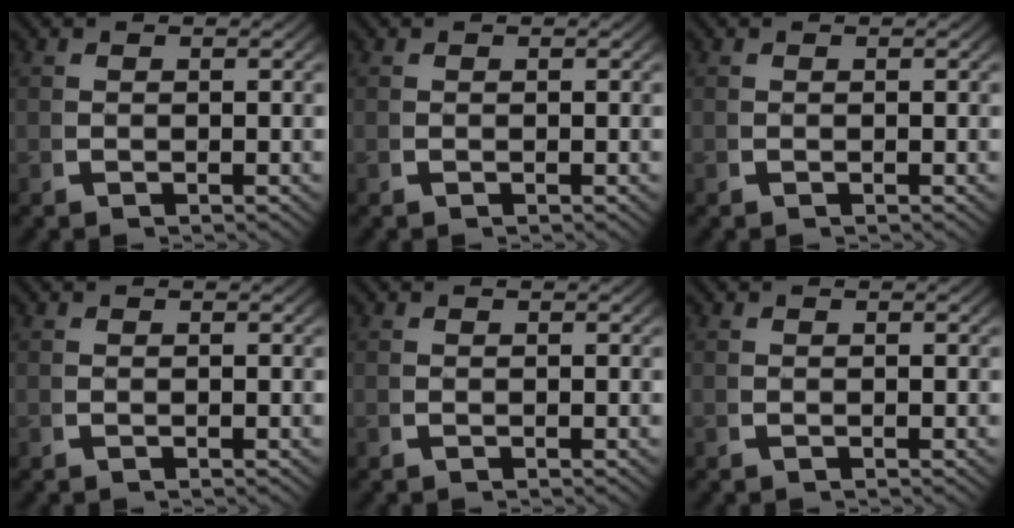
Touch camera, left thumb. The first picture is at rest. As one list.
[{"total": 0.0}, {"total": 0.0}, {"total": 0.0}, {"total": 0.0}, {"total": 0.0}]